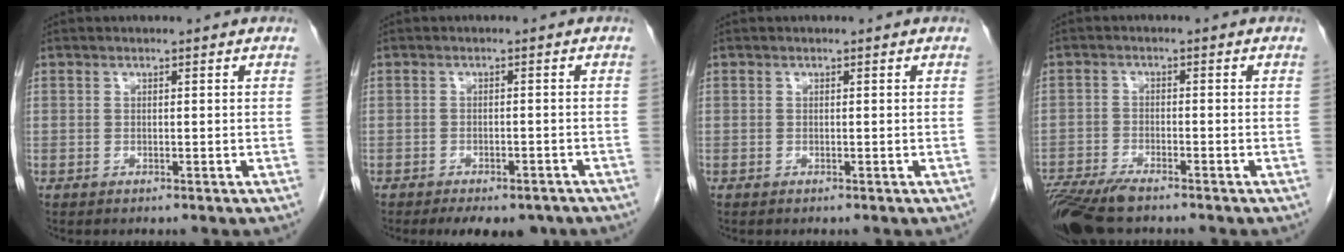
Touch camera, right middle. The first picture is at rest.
{"total": 8.5, "force": [-6.7, 3.6, 3.8], "torque": [-0.048, -0.004, -0.083]}
{"total": 0.0}
{"total": 9.2, "force": [-7.4, 1.9, 5.1], "torque": [-0.089, -0.021, -0.130]}